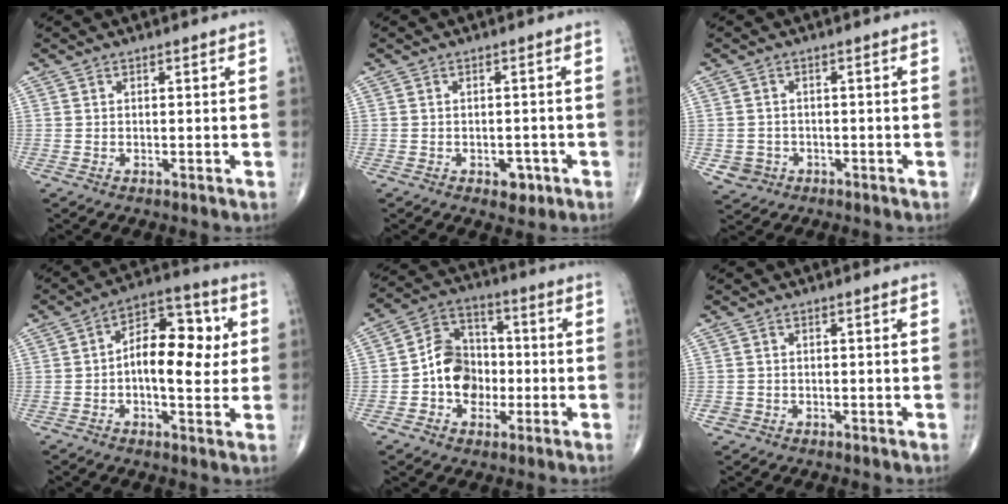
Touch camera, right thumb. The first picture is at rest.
{"total": 2.9, "force": [-1.3, 1.9, 1.8], "torque": [-0.009, 0.005, -0.014]}
{"total": 3.4, "force": [-1.1, 3.1, 0.6], "torque": [0.000, 0.008, -0.015]}
{"total": 13.1, "force": [0.7, 6.9, 11.1], "torque": [-0.142, 0.024, 0.001]}
{"total": 10.8, "force": [-1.9, 8.8, 5.9], "torque": [-0.063, 0.036, -0.043]}
{"total": 1.2, "force": [-0.5, 1.1, 0.2], "torque": [-0.002, 0.005, -0.009]}